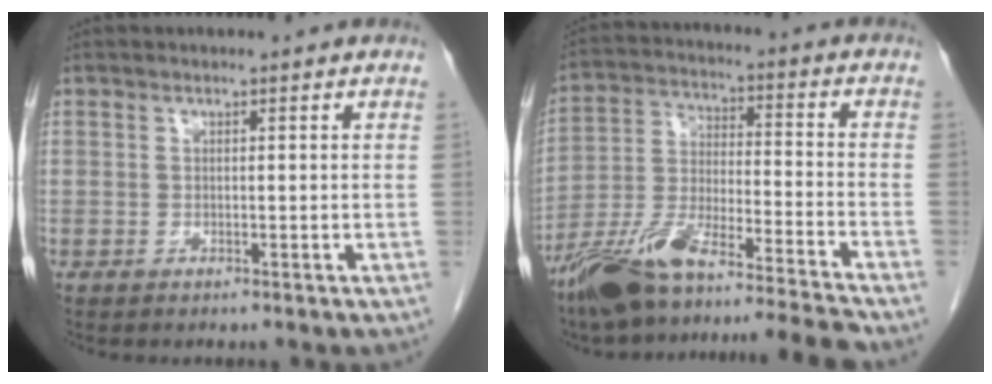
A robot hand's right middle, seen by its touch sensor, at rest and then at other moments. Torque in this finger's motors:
{"motor_torque": [1.08, -1.06, 0.21, 0.08]}